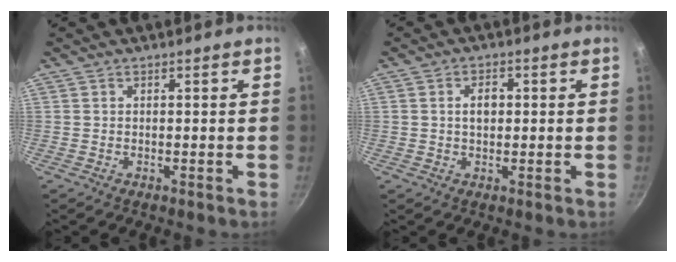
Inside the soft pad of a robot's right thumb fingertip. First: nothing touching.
{"total": 3.3, "force": [0.4, 2.2, 2.4], "torque": [-0.030, 0.006, 0.005]}